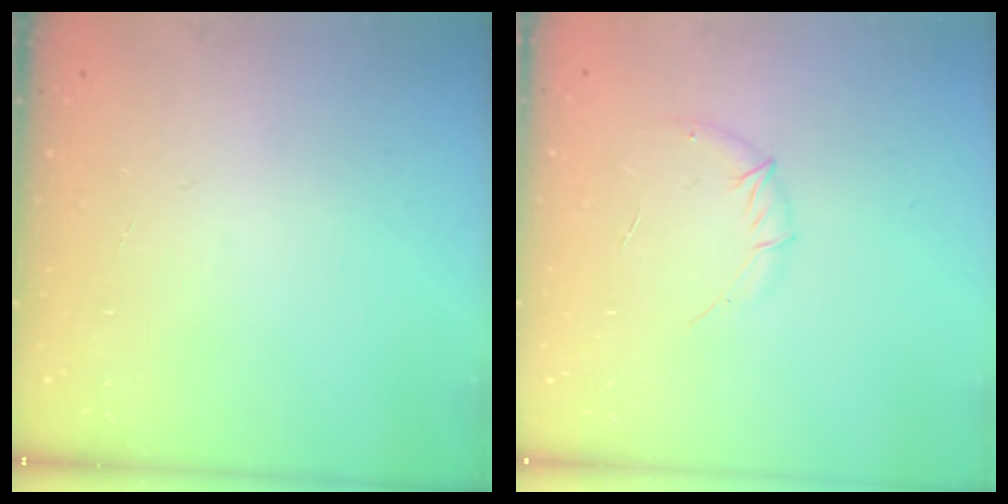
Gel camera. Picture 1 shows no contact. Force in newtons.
{"total": 5.7, "press": 5.5, "slide": 1.6}